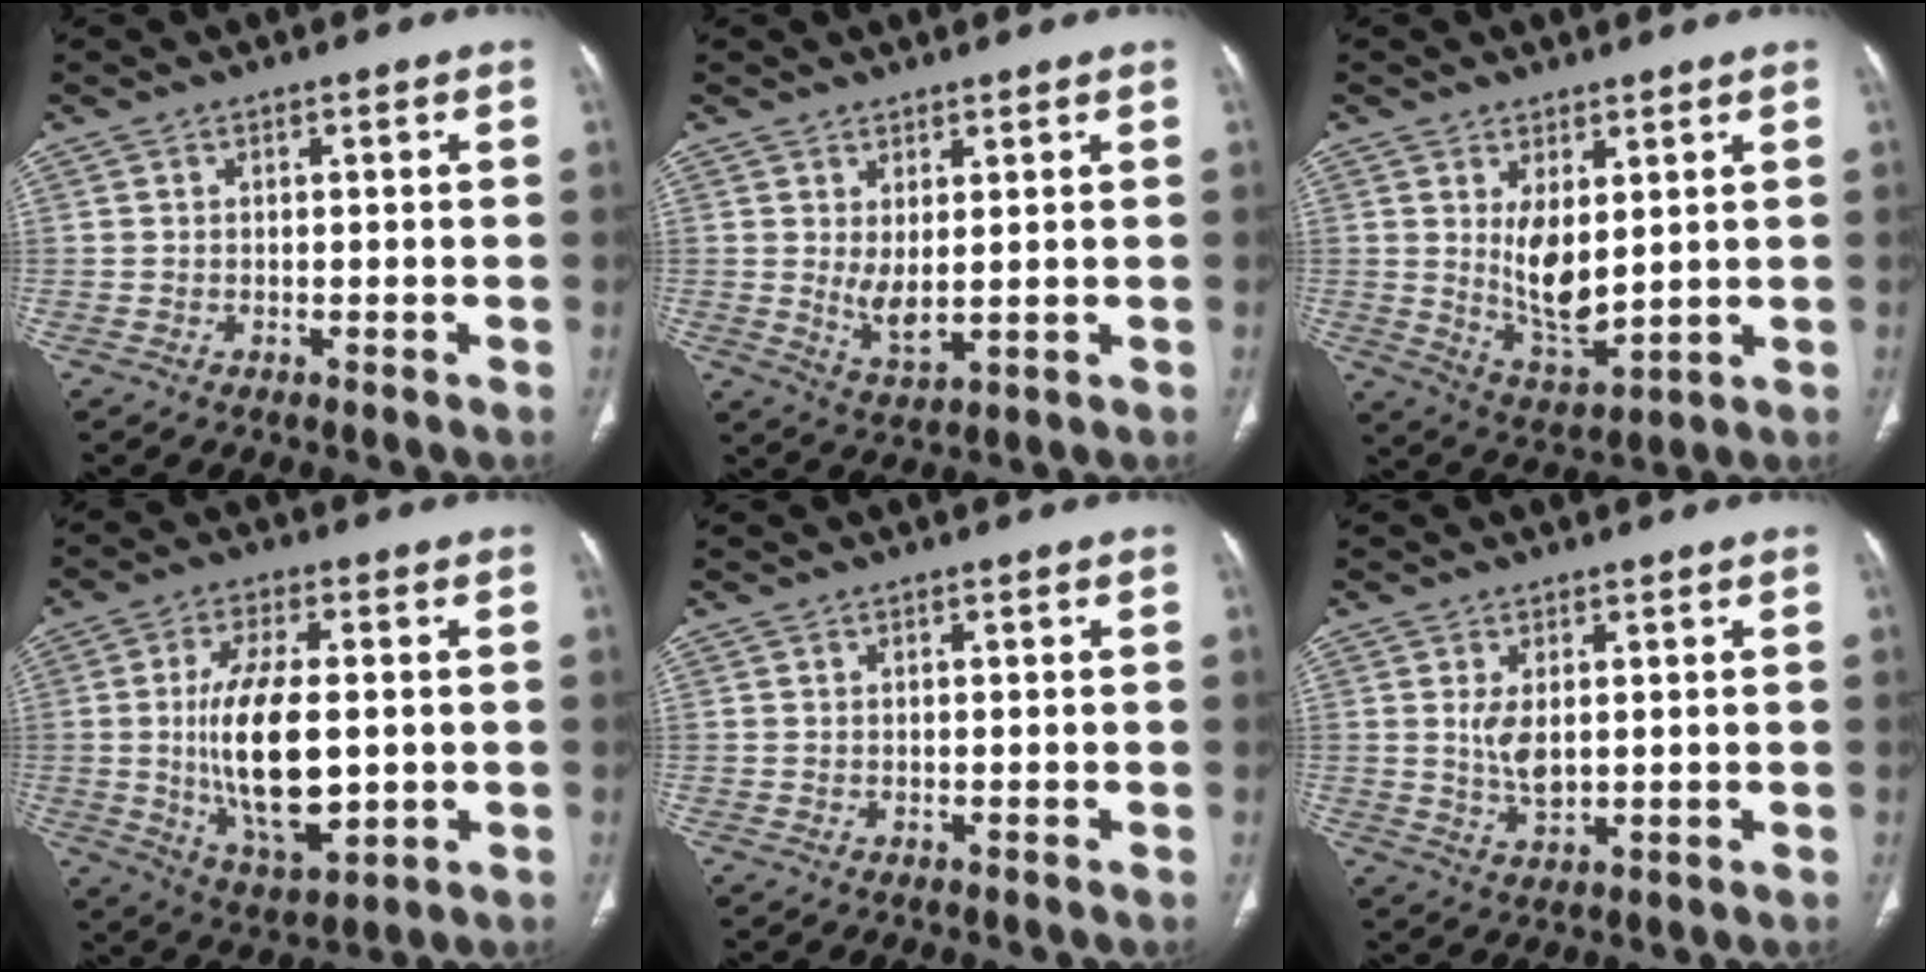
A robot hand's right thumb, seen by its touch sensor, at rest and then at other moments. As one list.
[{"total": 4.8, "force": [0.9, 1.8, 4.3], "torque": [-0.079, -0.022, 0.028]}, {"total": 8.9, "force": [2.0, 4.2, 7.6], "torque": [-0.118, -0.032, 0.055]}, {"total": 16.6, "force": [-0.5, 7.5, 14.8], "torque": [-0.257, -0.015, 0.001]}, {"total": 0.0}, {"total": 4.8, "force": [0.9, 2.4, 4.0], "torque": [-0.075, -0.013, 0.025]}]